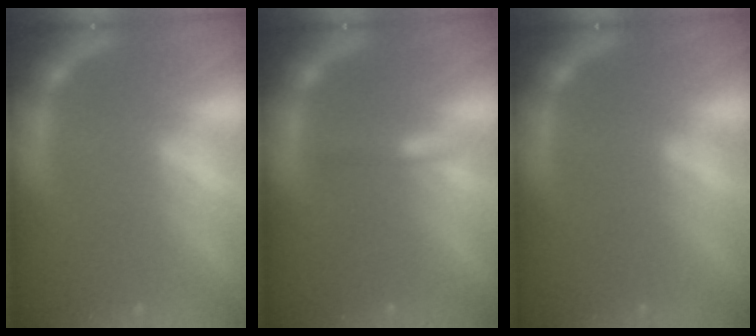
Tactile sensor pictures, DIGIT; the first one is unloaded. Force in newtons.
{"total": 0.9}
{"total": 0.0}